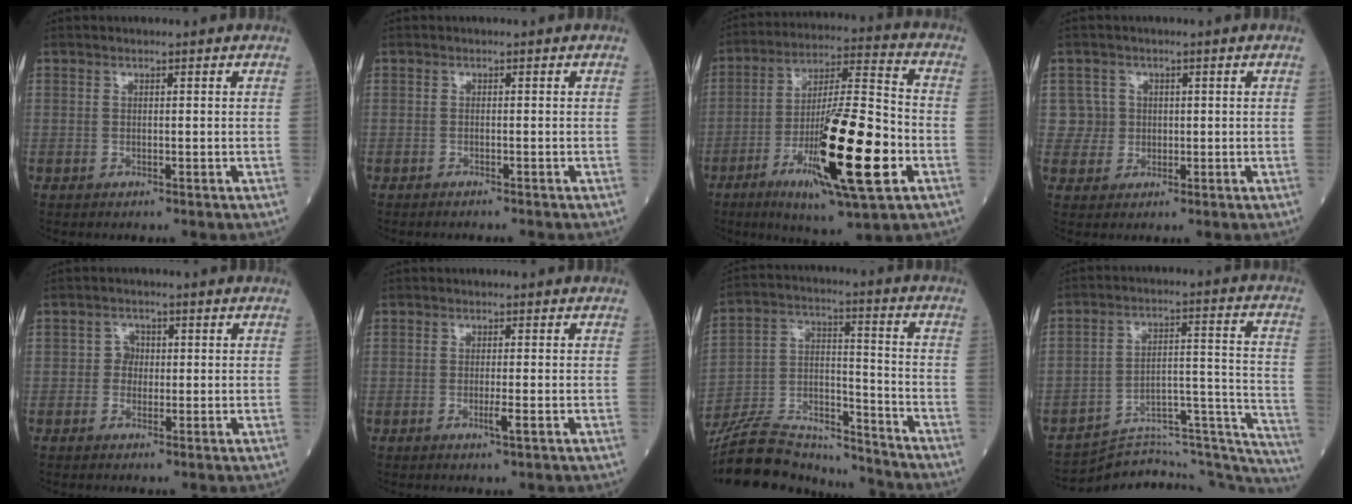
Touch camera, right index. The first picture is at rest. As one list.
[{"total": 2.3, "force": [-2.0, 0.0, 1.1], "torque": [-0.015, -0.001, -0.023]}, {"total": 19.7, "force": [-6.7, 2.1, 18.5], "torque": [-0.331, -0.021, -0.107]}, {"total": 3.0, "force": [0.5, 3.0, -0.4], "torque": [0.019, 0.007, 0.008]}, {"total": 1.7, "force": [-0.1, 1.6, 0.7], "torque": [-0.005, 0.007, -0.004]}, {"total": 1.7, "force": [-0.6, -0.2, 1.6], "torque": [-0.033, -0.004, -0.009]}, {"total": 19.2, "force": [-18.1, 3.7, 5.3], "torque": [-0.123, 0.017, -0.303]}, {"total": 25.0, "force": [-23.9, 4.1, 5.9], "torque": [-0.040, 0.056, -0.309]}]